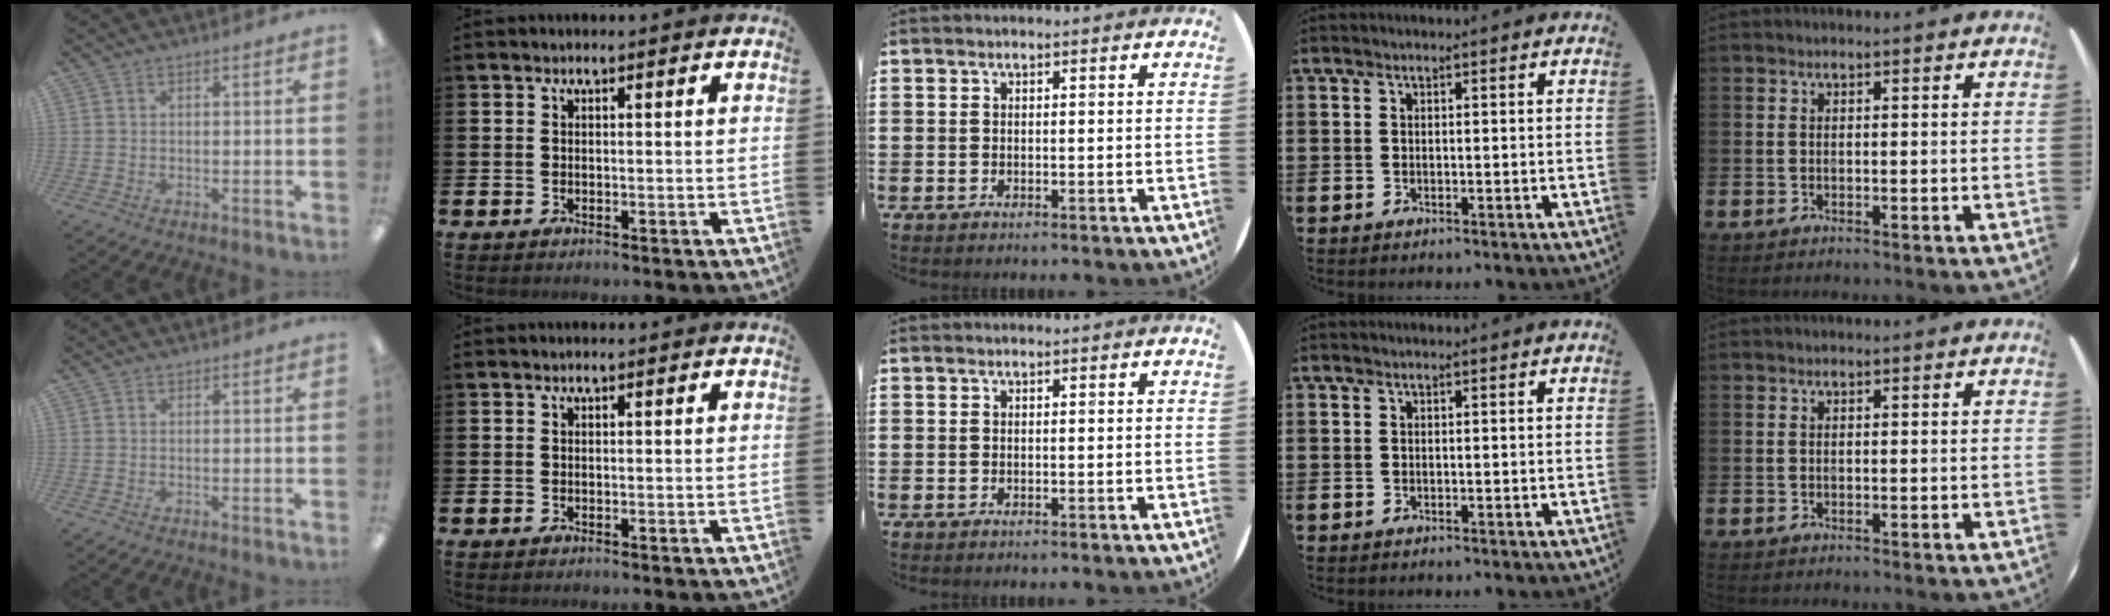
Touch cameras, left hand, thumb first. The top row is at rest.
{}